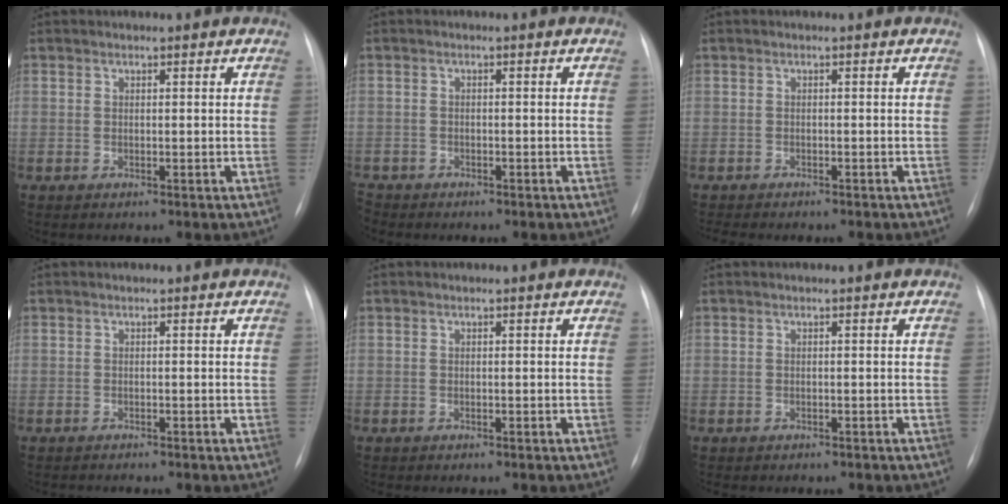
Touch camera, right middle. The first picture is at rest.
{"total": 3.3, "force": [-2.9, 1.5, 0.6], "torque": [-0.011, -0.005, -0.045]}
{"total": 6.6, "force": [-5.7, 1.3, 2.9], "torque": [-0.037, -0.005, -0.072]}
{"total": 3.4, "force": [-3.1, 0.4, 1.3], "torque": [-0.018, -0.008, -0.035]}
{"total": 1.4, "force": [-1.2, 0.3, 0.7], "torque": [-0.013, -0.006, -0.011]}
{"total": 3.8, "force": [-3.3, 1.2, 1.3], "torque": [-0.017, -0.005, -0.035]}